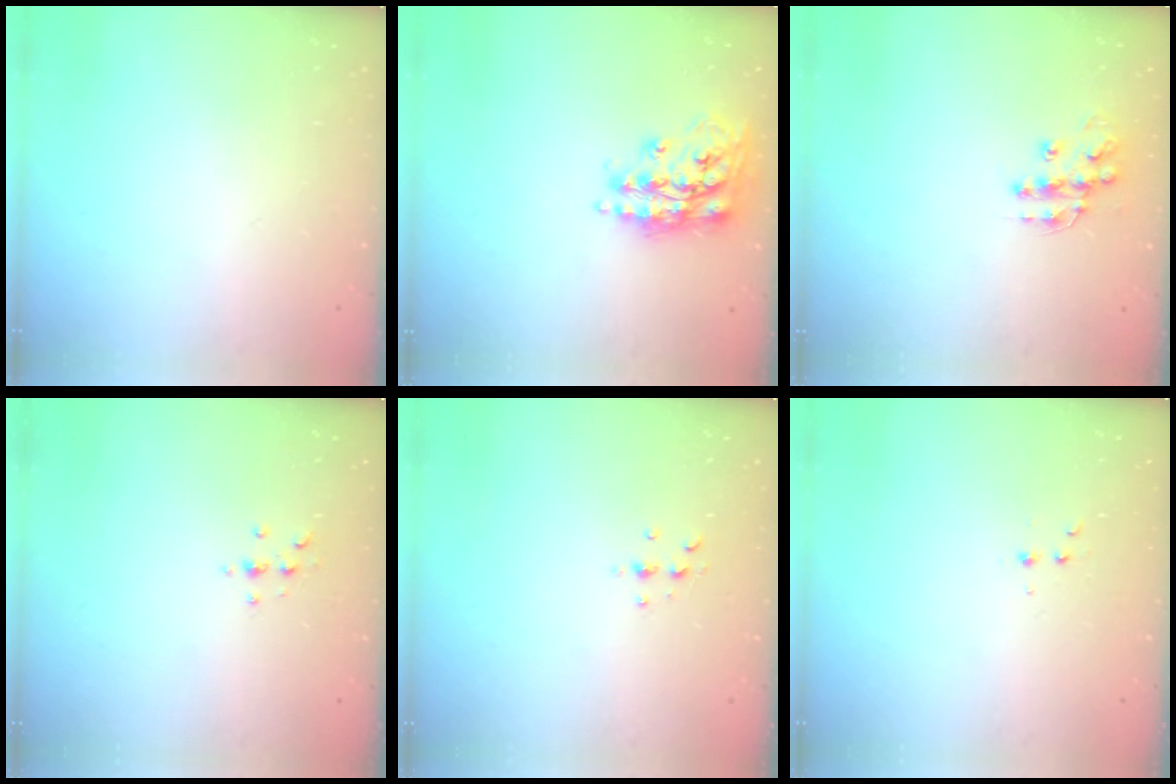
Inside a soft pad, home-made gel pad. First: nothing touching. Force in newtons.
{"total": 16.5, "press": 16.5, "slide": 1.1}
{"total": 10.6, "press": 10.6, "slide": 0.6}
{"total": 2.3, "press": 2.3, "slide": 0.2}
{"total": 3.3, "press": 3.2, "slide": 0.4}
{"total": 2.9, "press": 2.7, "slide": 1.1}